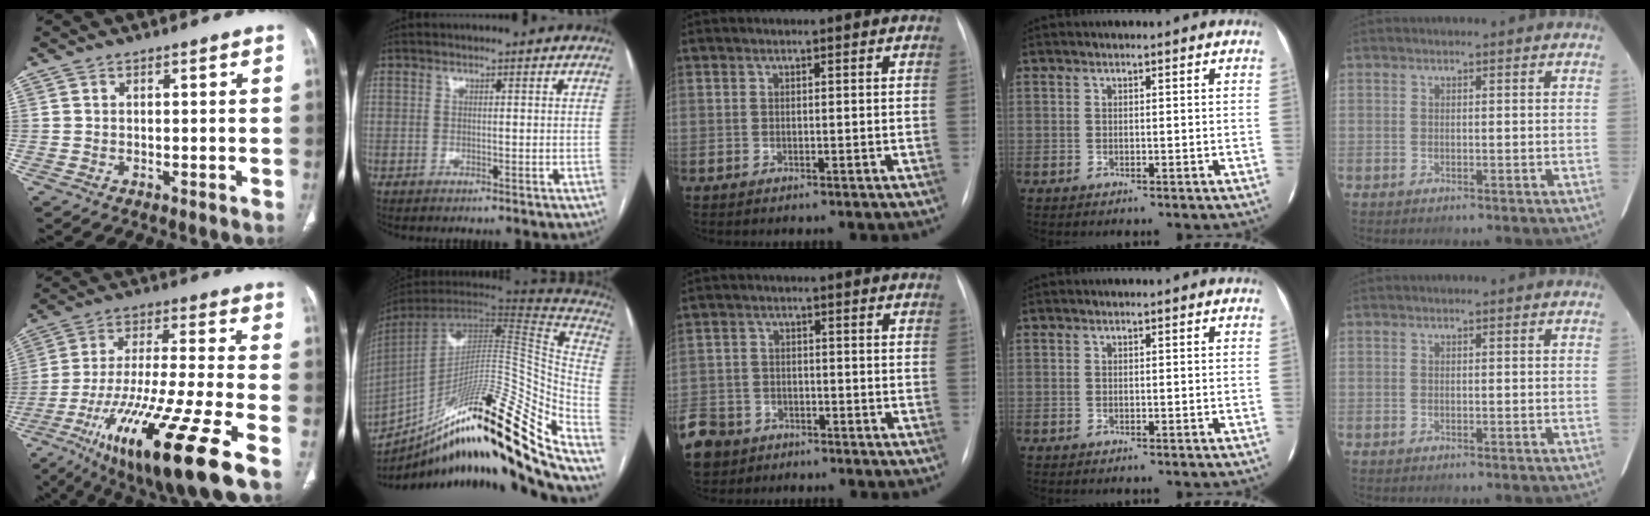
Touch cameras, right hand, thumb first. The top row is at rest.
{"thumb": {"total": 25.0, "force": [-11.8, 4.2, 21.6], "torque": [-0.411, 0.004, -0.201]}, "index": {"total": 35.8, "force": [-25.0, 1.8, 25.5], "torque": [-0.329, -0.029, -0.380]}, "middle": {"total": 12.8, "force": [-7.5, 9.6, 4.0], "torque": [-0.142, -0.005, -0.124]}}